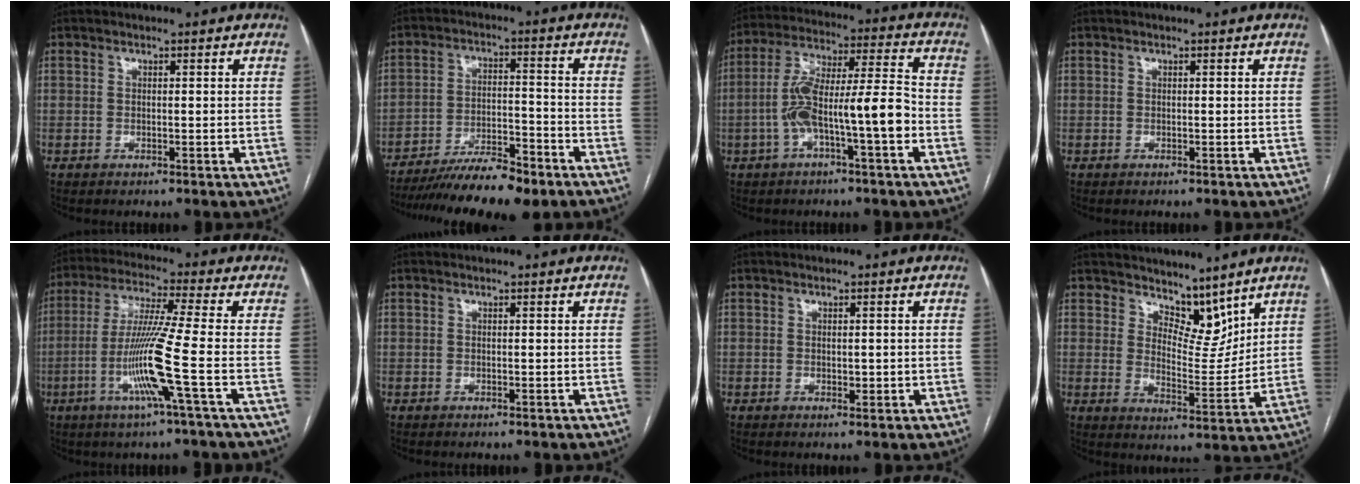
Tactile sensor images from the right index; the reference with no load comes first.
{"total": 12.8, "force": [-10.3, 2.3, 7.3], "torque": [-0.116, -0.008, -0.168]}
{"total": 12.6, "force": [-3.7, 1.7, 12.0], "torque": [-0.222, 0.031, -0.061]}
{"total": 0.0}
{"total": 11.3, "force": [-3.5, -2.0, 10.6], "torque": [-0.212, -0.015, -0.074]}
{"total": 0.0}
{"total": 1.4, "force": [0.0, 0.9, 1.1], "torque": [-0.012, -0.001, 0.002]}
{"total": 7.1, "force": [6.0, 2.8, 2.5], "torque": [-0.033, -0.008, 0.110]}